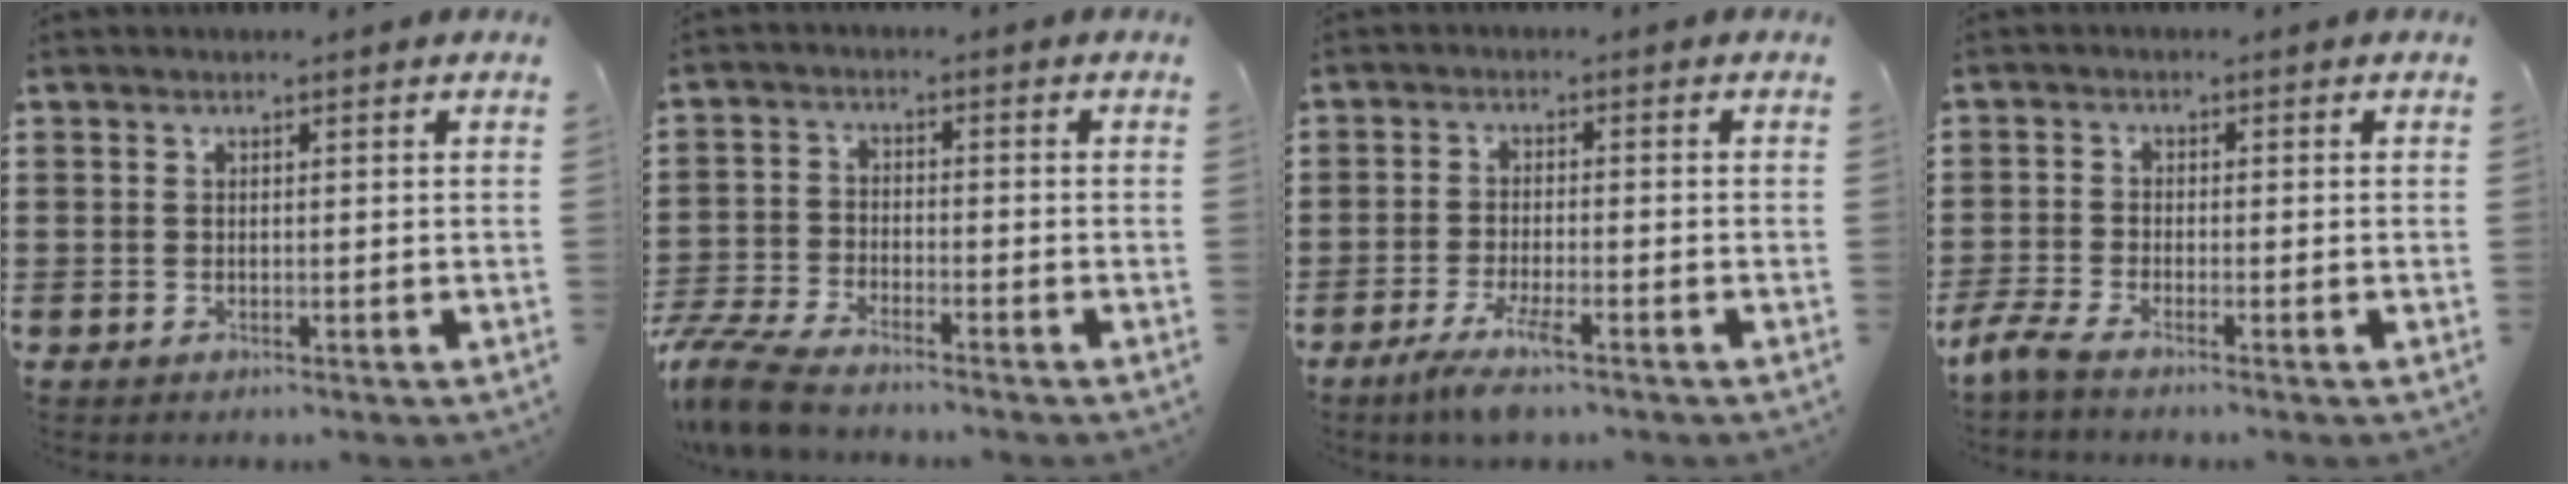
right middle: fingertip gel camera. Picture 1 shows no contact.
{"total": 6.6, "force": [-5.9, 0.9, 2.6], "torque": [-0.087, -0.011, -0.124]}
{"total": 4.8, "force": [-3.2, 0.5, 3.5], "torque": [-0.077, -0.013, -0.060]}
{"total": 2.7, "force": [-2.2, 0.2, 1.6], "torque": [-0.059, -0.010, -0.051]}